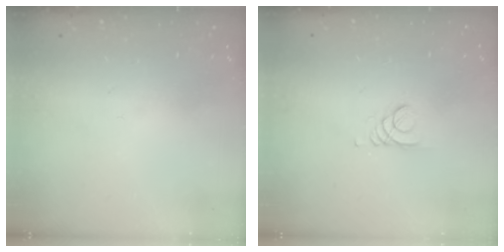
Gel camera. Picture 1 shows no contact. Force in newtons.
{"total": 0.7, "press": 0.7, "slide": 0.1}